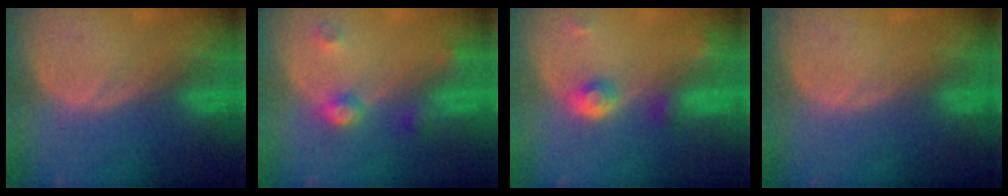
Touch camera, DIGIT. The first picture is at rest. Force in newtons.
{"total": 4.4, "press": 3.9, "slide": 2.1}
{"total": 4.6, "press": 4.2, "slide": 1.9}
{"total": 0.0}